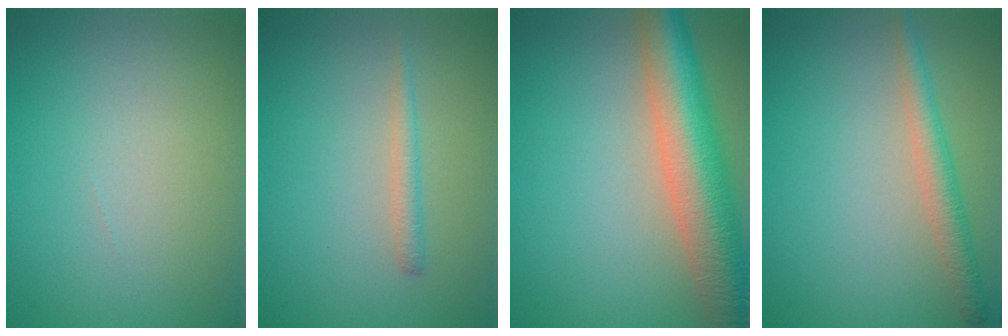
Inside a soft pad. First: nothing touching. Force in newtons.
{"total": 1.3, "press": 1.3, "slide": 0.0}
{"total": 9.3, "press": 9.3, "slide": 0.6}
{"total": 2.8, "press": 2.8, "slide": 0.2}